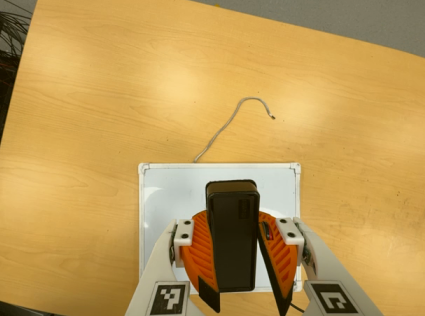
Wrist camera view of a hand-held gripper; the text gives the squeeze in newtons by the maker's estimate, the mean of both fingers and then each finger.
{"total": 10.3, "left": 10.3, "right": 10.3}